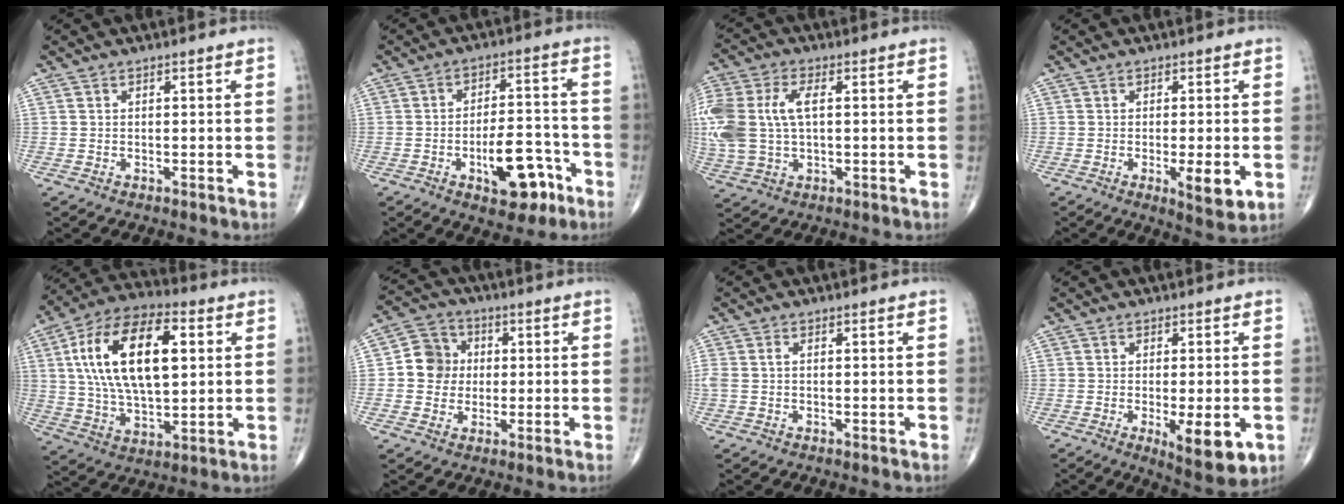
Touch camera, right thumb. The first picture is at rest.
{"total": 11.5, "force": [-5.1, 5.4, 8.7], "torque": [-0.110, 0.041, -0.070]}
{"total": 16.1, "force": [1.5, 9.4, 13.0], "torque": [-0.335, 0.011, 0.033]}
{"total": 6.1, "force": [-1.5, 1.5, 5.7], "torque": [-0.085, -0.015, -0.020]}
{"total": 21.4, "force": [4.5, 10.7, 18.0], "torque": [-0.312, 0.005, 0.074]}
{"total": 7.9, "force": [0.1, 7.4, 3.0], "torque": [-0.021, 0.015, -0.010]}
{"total": 2.3, "force": [0.0, 1.5, 1.8], "torque": [-0.059, 0.008, 0.002]}
{"total": 9.0, "force": [-2.6, 2.7, 8.1], "torque": [-0.109, -0.017, -0.032]}